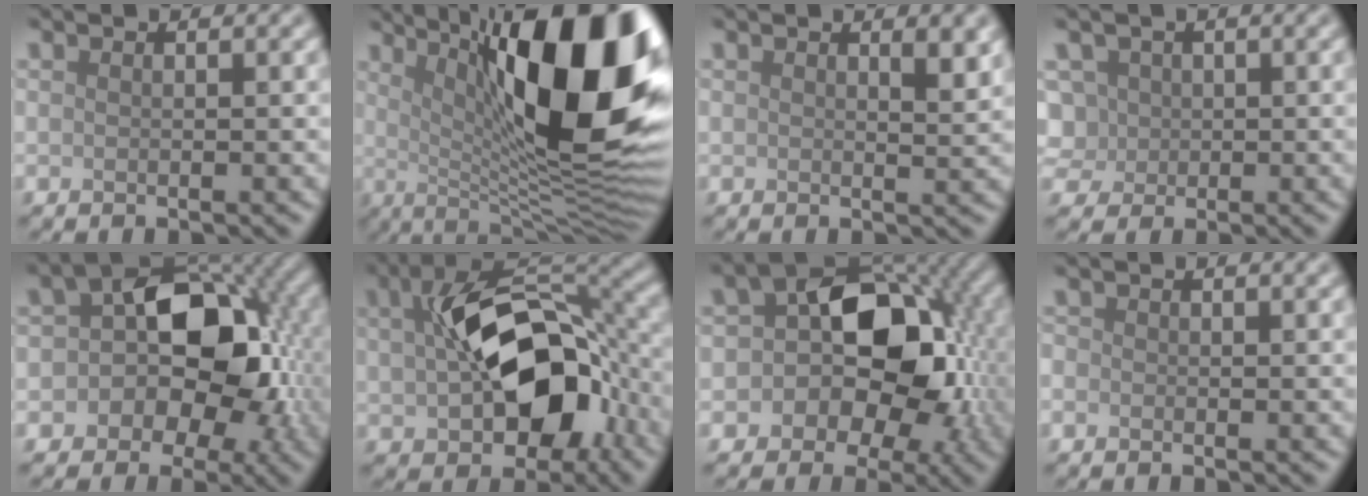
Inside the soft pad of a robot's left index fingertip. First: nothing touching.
{"total": 17.7, "force": [4.9, 5.4, 16.1], "torque": [-0.213, 0.011, 0.082]}
{"total": 1.6, "force": [0.8, 0.4, 1.3], "torque": [-0.015, -0.005, 0.014]}
{"total": 5.4, "force": [0.6, 4.8, 2.3], "torque": [-0.051, 0.035, -0.001]}
{"total": 10.4, "force": [-1.0, 7.5, 7.1], "torque": [-0.032, 0.016, -0.039]}
{"total": 11.9, "force": [-0.6, 7.0, 9.5], "torque": [-0.155, 0.002, -0.003]}
{"total": 11.6, "force": [-1.0, 8.5, 7.8], "torque": [-0.052, 0.017, -0.042]}
{"total": 0.5, "force": [-0.3, 0.4, 0.1], "torque": [-0.001, -0.002, -0.007]}